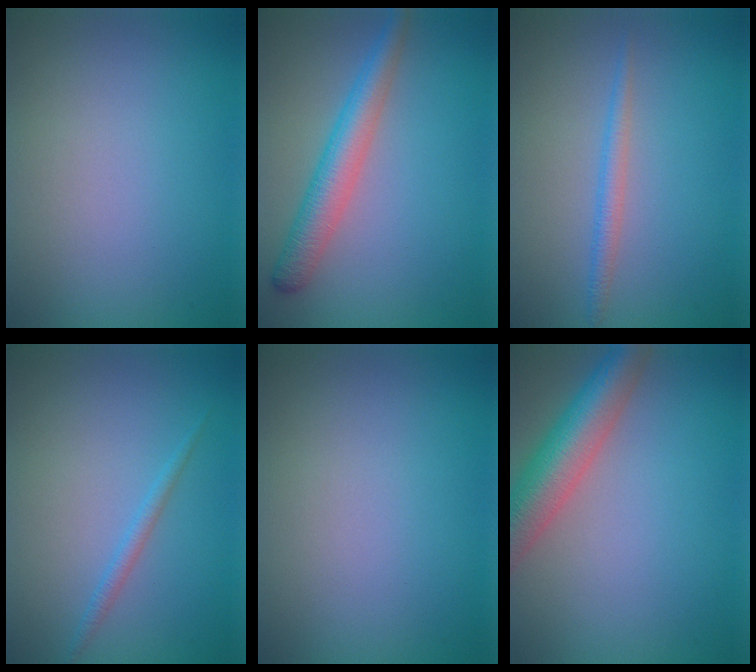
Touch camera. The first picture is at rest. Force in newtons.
{"total": 4.0, "press": 4.0, "slide": 0.1}
{"total": 1.6, "press": 1.6, "slide": 0.1}
{"total": 1.2, "press": 1.2, "slide": 0.1}
{"total": 0.0}
{"total": 6.7, "press": 6.7, "slide": 0.2}